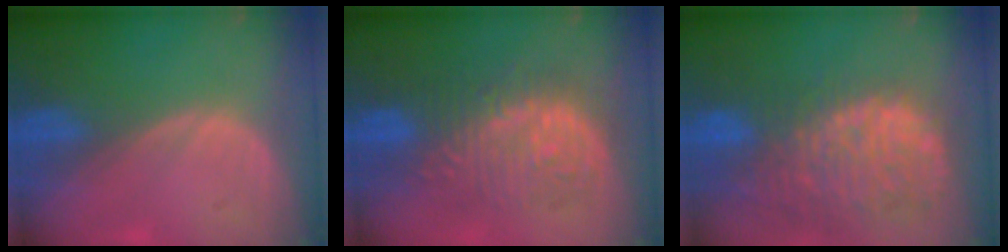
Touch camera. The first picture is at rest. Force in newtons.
{"total": 9.9, "press": 9.9, "slide": 0.5}
{"total": 14.4, "press": 11.7, "slide": 8.3}